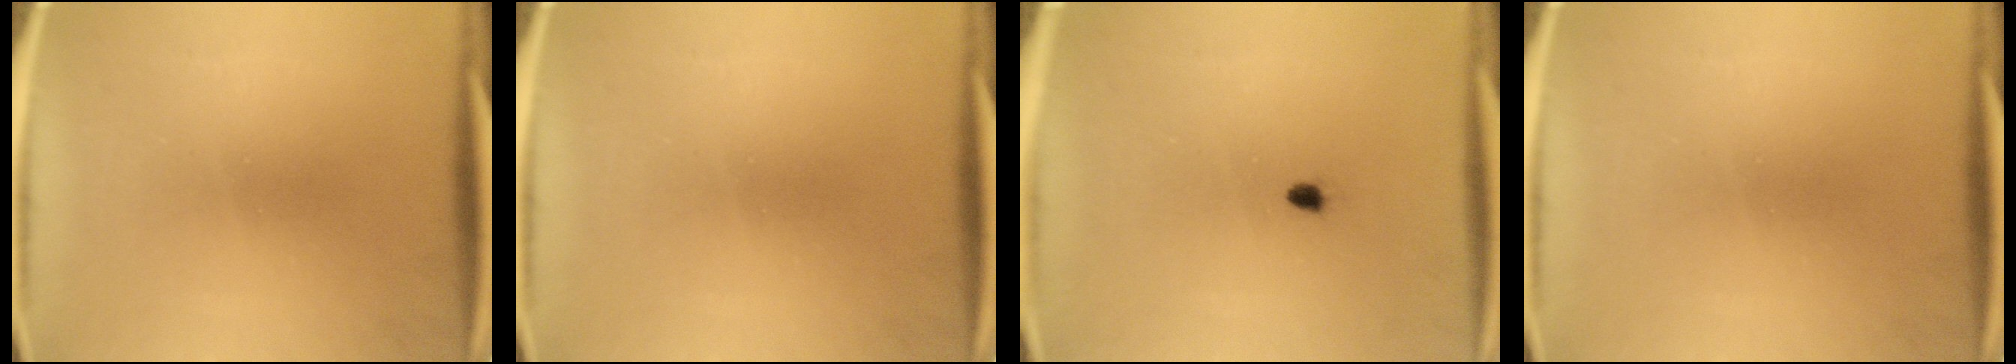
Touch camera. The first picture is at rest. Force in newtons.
{"total": 0.0}
{"total": 1.0}
{"total": 0.0}